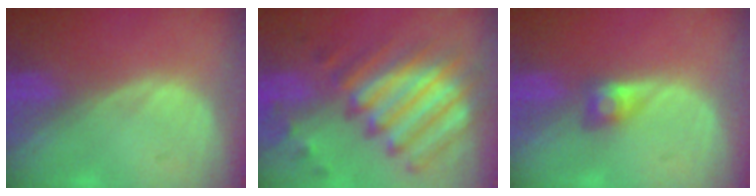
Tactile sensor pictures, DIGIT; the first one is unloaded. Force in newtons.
{"total": 12.2, "press": 10.5, "slide": 6.1}
{"total": 2.7, "press": 2.5, "slide": 1.1}